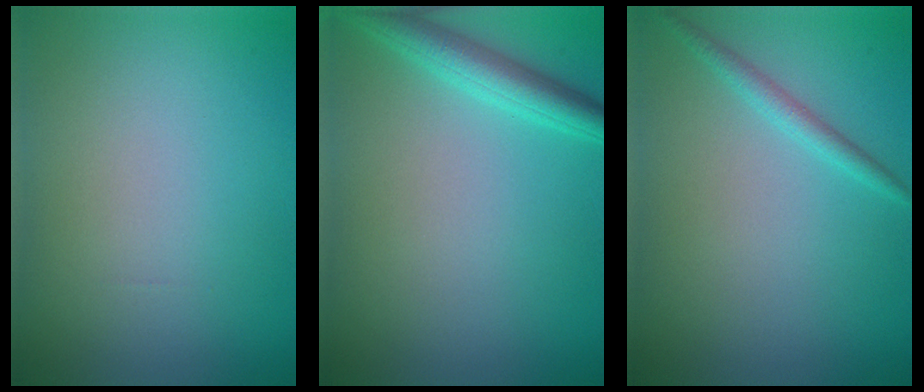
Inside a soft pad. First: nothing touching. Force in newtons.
{"total": 3.2, "press": 3.2, "slide": 0.2}
{"total": 1.4, "press": 1.4, "slide": 0.1}